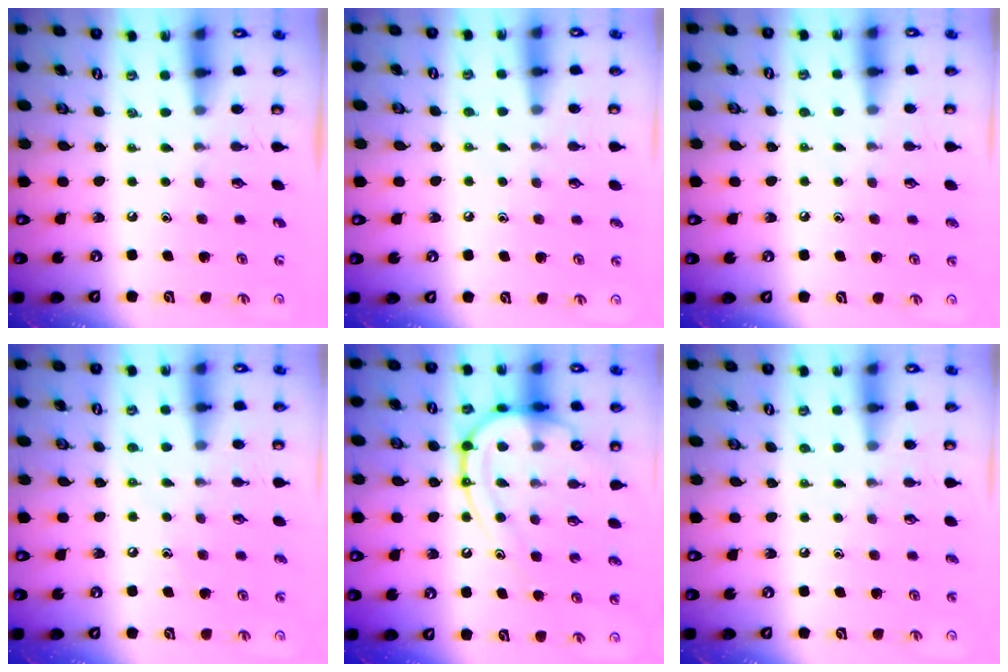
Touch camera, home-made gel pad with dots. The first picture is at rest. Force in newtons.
{"total": 3.5, "press": 3.5, "slide": 0.4}
{"total": 4.2, "press": 4.0, "slide": 1.0}
{"total": 4.9, "press": 4.9, "slide": 0.2}
{"total": 15.9, "press": 15.9, "slide": 1.1}
{"total": 3.8, "press": 3.7, "slide": 0.5}